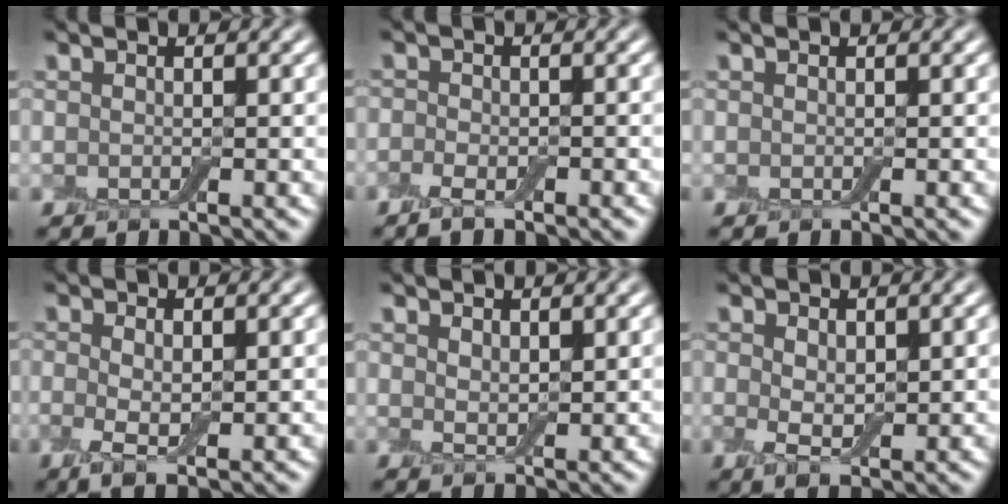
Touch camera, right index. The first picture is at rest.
{"total": 2.1, "force": [-1.3, 1.0, 1.3], "torque": [-0.024, -0.002, -0.029]}
{"total": 0.0}
{"total": 3.1, "force": [-0.1, 1.2, 2.9], "torque": [-0.060, -0.006, -0.001]}
{"total": 1.5, "force": [1.1, 0.6, 0.8], "torque": [-0.017, -0.004, 0.024]}
{"total": 3.0, "force": [0.4, 1.7, 2.5], "torque": [-0.050, -0.005, 0.011]}